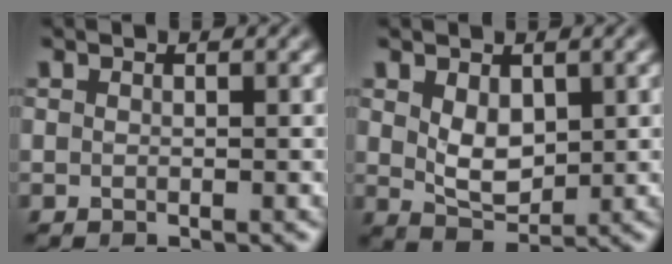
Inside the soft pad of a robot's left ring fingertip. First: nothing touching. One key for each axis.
{"total": 3.3, "fx": 0.8, "fy": 2.1, "fz": 2.4, "tx": -0.050, "ty": -0.005, "tz": 0.022}